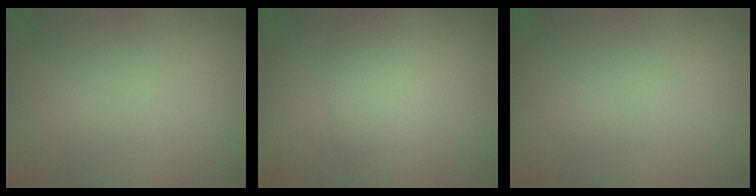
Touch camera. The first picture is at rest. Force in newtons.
{"total": 4.4, "press": 4.4, "slide": 0.2}
{"total": 0.0}